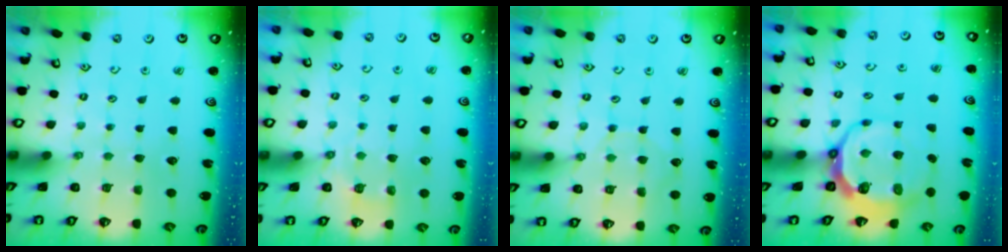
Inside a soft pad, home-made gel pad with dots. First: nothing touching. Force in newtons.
{"total": 3.0, "press": 2.5, "slide": 1.6}
{"total": 5.2, "press": 5.1, "slide": 0.6}
{"total": 10.1, "press": 9.1, "slide": 4.4}